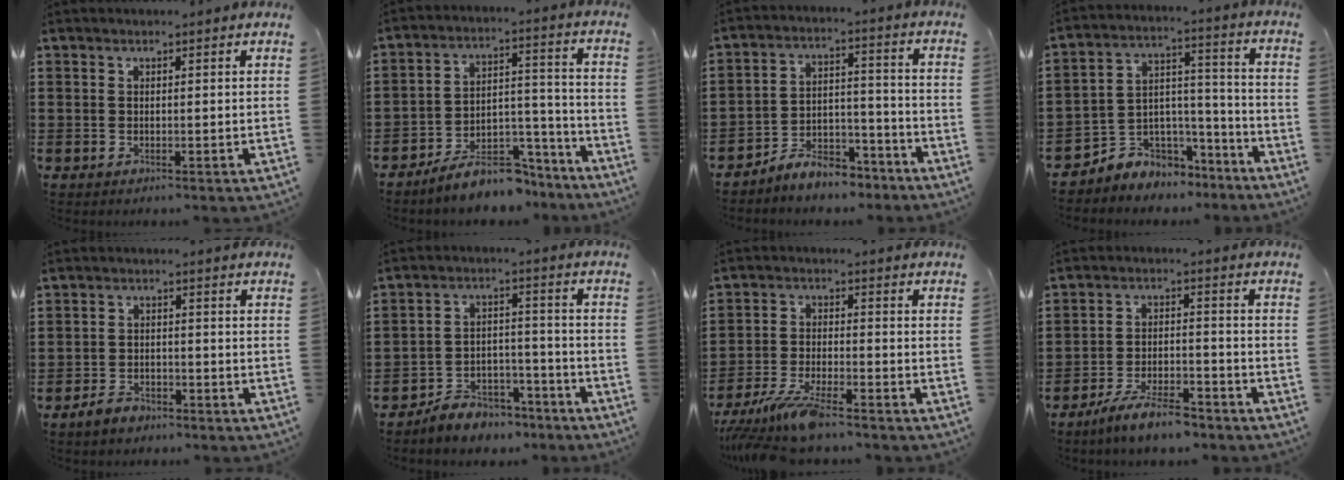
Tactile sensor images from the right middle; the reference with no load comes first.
{"total": 8.3, "force": [-7.6, 2.3, 2.5], "torque": [-0.035, 0.028, -0.143]}
{"total": 6.9, "force": [-6.6, 1.8, 1.3], "torque": [-0.020, 0.021, -0.127]}
{"total": 5.0, "force": [-4.0, 3.0, -0.6], "torque": [0.000, 0.010, -0.080]}
{"total": 2.9, "force": [-2.5, 1.2, 0.8], "torque": [-0.018, 0.009, -0.052]}
{"total": 6.0, "force": [-5.7, 1.8, 0.7], "torque": [-0.007, 0.024, -0.112]}
{"total": 7.9, "force": [-6.6, 0.8, 4.1], "torque": [-0.098, -0.011, -0.130]}
{"total": 7.1, "force": [-6.1, 1.2, 3.5], "torque": [-0.072, 0.003, -0.115]}